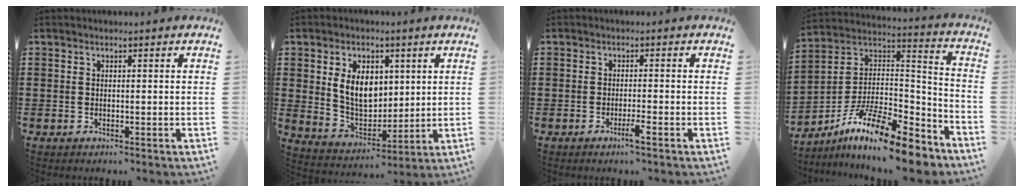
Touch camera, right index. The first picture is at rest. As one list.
[{"total": 8.4, "force": [2.1, 5.8, 5.7], "torque": [-0.119, 0.010, 0.035]}, {"total": 2.5, "force": [-1.5, -0.1, 2.0], "torque": [-0.039, -0.006, -0.029]}, {"total": 14.4, "force": [-10.5, 3.3, 9.3], "torque": [-0.167, 0.026, -0.193]}]